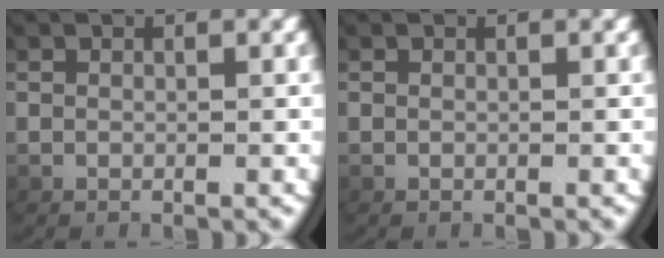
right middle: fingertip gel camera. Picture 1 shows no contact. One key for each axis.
{"total": 0.0}